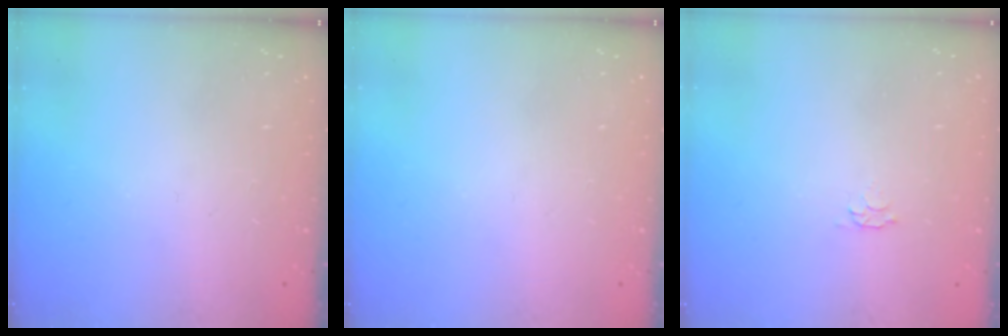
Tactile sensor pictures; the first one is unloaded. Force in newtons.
{"total": 0.0}
{"total": 2.8, "press": 2.7, "slide": 0.5}